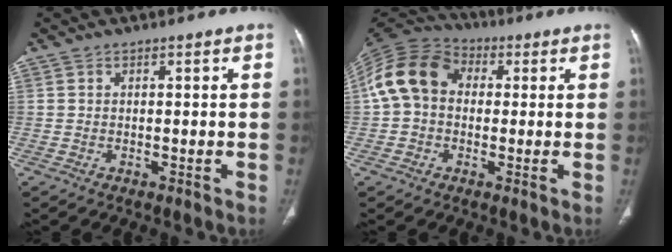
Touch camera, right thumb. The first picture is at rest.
{"total": 12.4, "force": [1.1, 9.7, 7.6], "torque": [-0.142, 0.035, 0.008]}